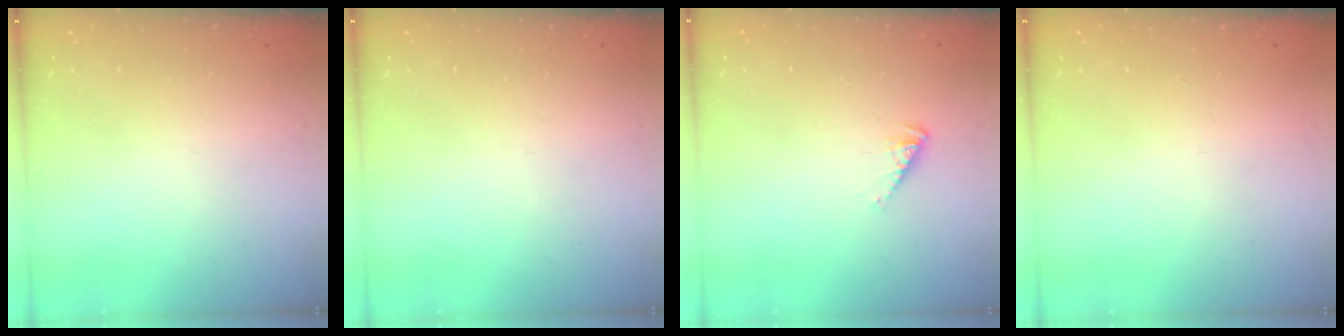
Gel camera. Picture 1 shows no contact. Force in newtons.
{"total": 0.0}
{"total": 1.4, "press": 1.3, "slide": 0.2}
{"total": 0.0}